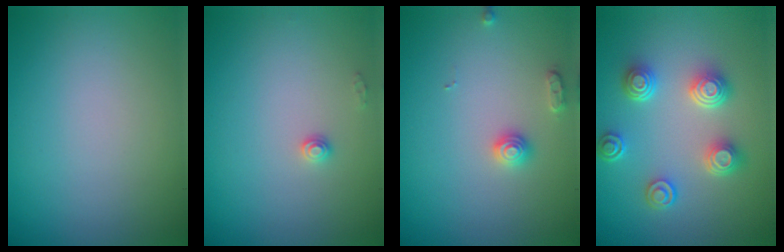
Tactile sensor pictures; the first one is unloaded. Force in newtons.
{"total": 0.9, "press": 0.9, "slide": 0.1}
{"total": 1.7, "press": 1.7, "slide": 0.3}
{"total": 4.2, "press": 3.4, "slide": 2.5}